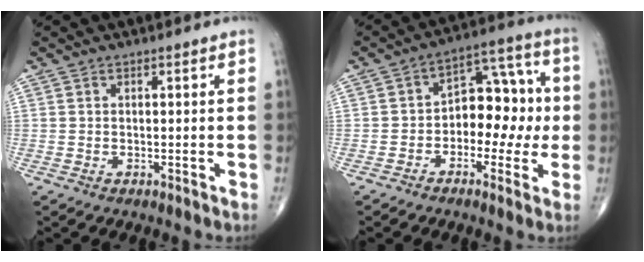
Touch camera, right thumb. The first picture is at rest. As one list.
[{"total": 12.0, "force": [-1.2, 7.9, 8.9], "torque": [-0.076, 0.051, -0.027]}]